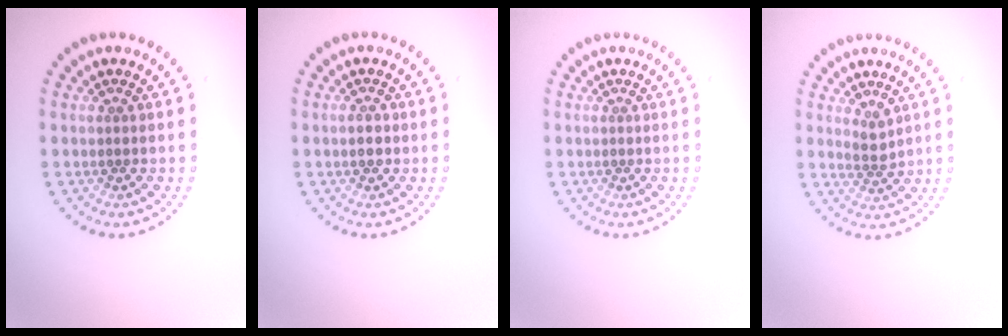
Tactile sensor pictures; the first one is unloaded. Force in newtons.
{"total": 0.9, "press": 0.9, "slide": 0.0}
{"total": 0.0}
{"total": 1.5, "press": 1.2, "slide": 0.9}